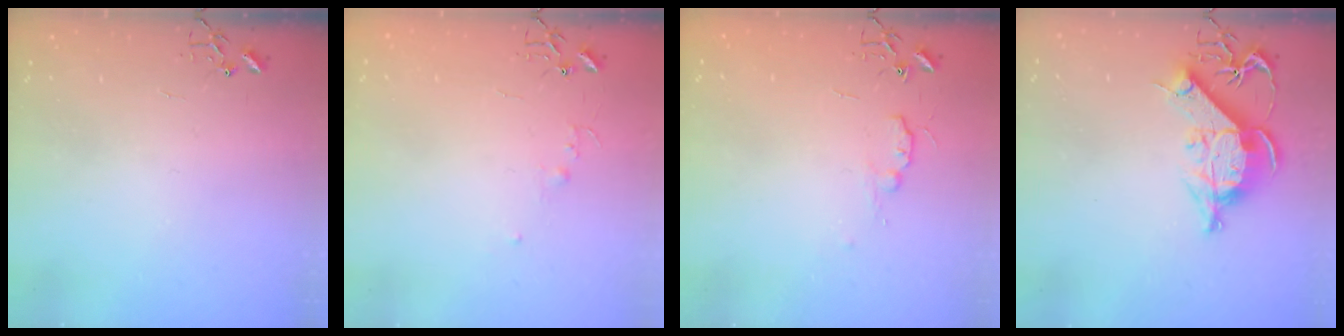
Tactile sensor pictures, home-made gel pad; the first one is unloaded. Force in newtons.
{"total": 3.9, "press": 3.9, "slide": 0.4}
{"total": 5.6, "press": 5.5, "slide": 0.7}
{"total": 11.0, "press": 11.0, "slide": 1.3}